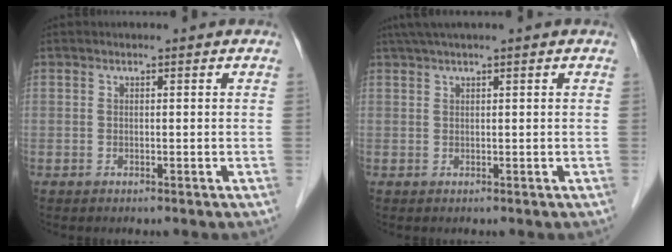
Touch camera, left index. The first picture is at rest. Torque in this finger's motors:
{"motor_torque": [0.62, -0.57, 0.23, 0.14]}